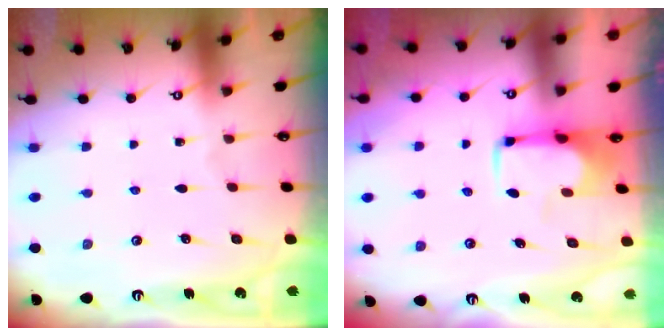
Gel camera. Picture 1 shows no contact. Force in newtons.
{"total": 1.5, "press": 1.4, "slide": 0.6}